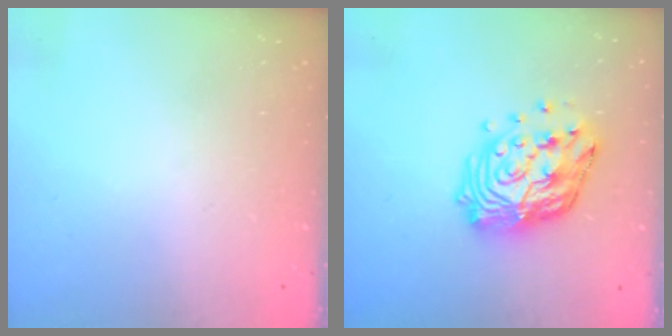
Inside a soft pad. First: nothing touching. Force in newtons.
{"total": 16.7, "press": 16.6, "slide": 1.7}